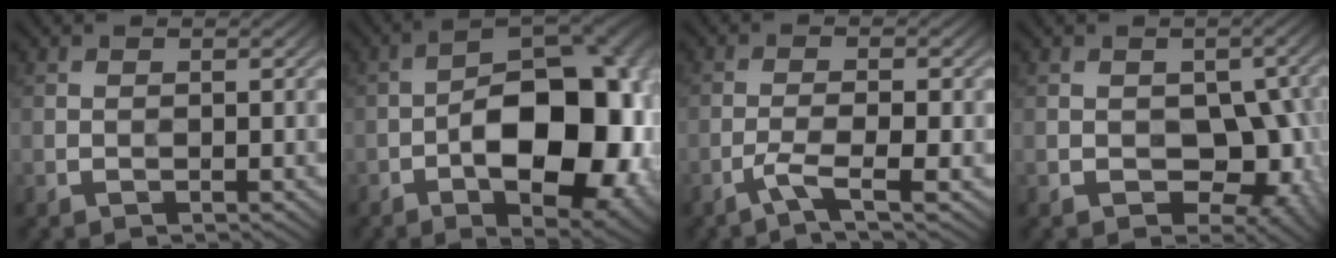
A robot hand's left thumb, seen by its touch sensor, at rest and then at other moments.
{"total": 18.8, "force": [-4.2, 9.6, 15.6], "torque": [-0.201, -0.007, -0.062]}
{"total": 3.2, "force": [-1.8, 0.3, 2.6], "torque": [-0.050, 0.009, -0.047]}
{"total": 9.5, "force": [-1.9, 6.2, 6.9], "torque": [-0.074, -0.010, -0.027]}